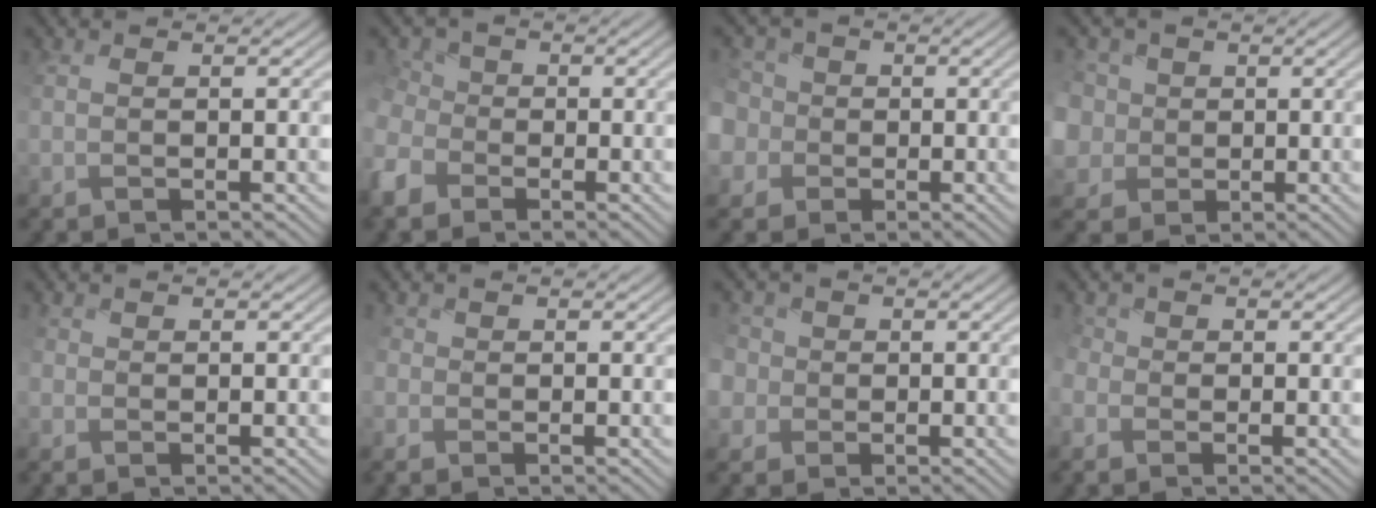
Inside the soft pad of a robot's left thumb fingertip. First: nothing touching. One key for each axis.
{"total": 5.4, "fx": -2.4, "fy": 4.2, "fz": 2.4, "tx": -0.083, "ty": -0.003, "tz": -0.057}
{"total": 6.3, "fx": 0.1, "fy": 6.0, "fz": 1.9, "tx": -0.083, "ty": 0.008, "tz": -0.028}
{"total": 7.8, "fx": 1.9, "fy": 7.1, "fz": 2.5, "tx": -0.102, "ty": 0.021, "tz": 0.008}
{"total": 1.1, "fx": -0.5, "fy": 0.9, "fz": 0.4, "tx": -0.013, "ty": -0.004, "tz": -0.014}
{"total": 1.9, "fx": -1.1, "fy": 1.4, "fz": 0.6, "tx": -0.021, "ty": -0.005, "tz": -0.024}
{"total": 4.9, "fx": -0.4, "fy": 4.6, "fz": 1.6, "tx": -0.064, "ty": 0.007, "tz": -0.025}
{"total": 2.7, "fx": -1.0, "fy": 2.1, "fz": 1.3, "tx": -0.045, "ty": -0.005, "tz": -0.020}